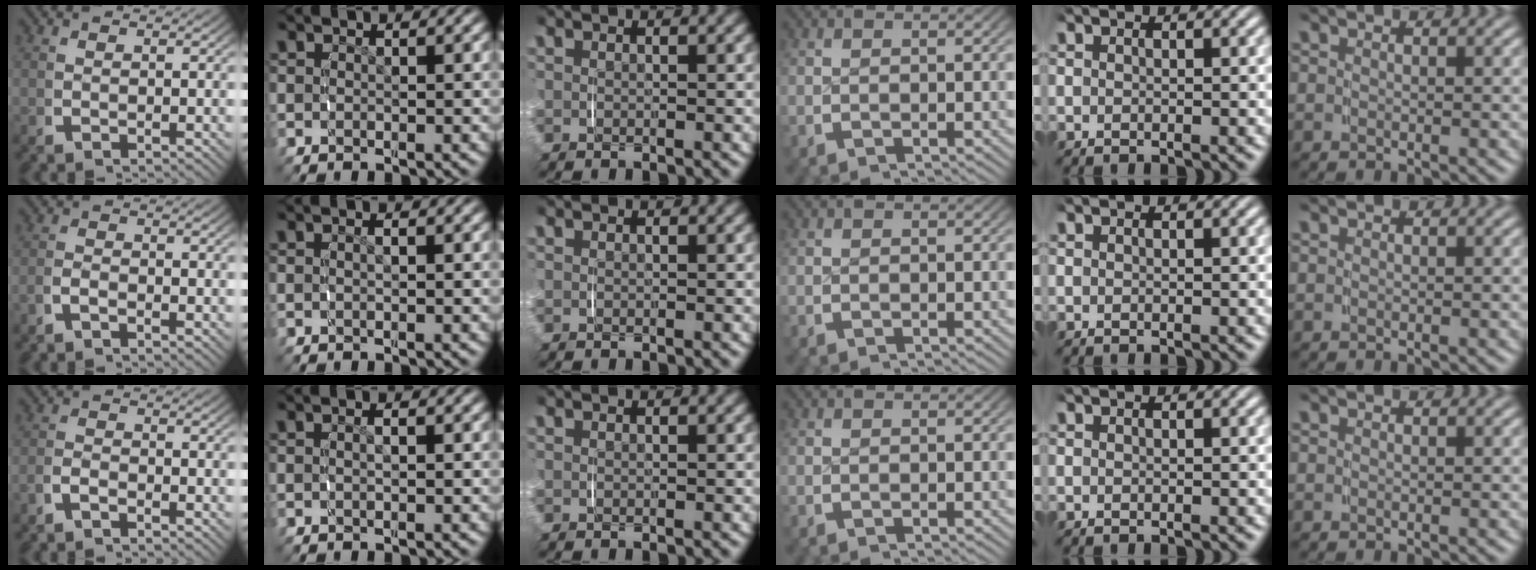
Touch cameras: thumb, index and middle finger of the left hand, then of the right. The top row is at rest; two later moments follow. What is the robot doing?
{"motion": "lift_and_place", "object": "pen bag"}